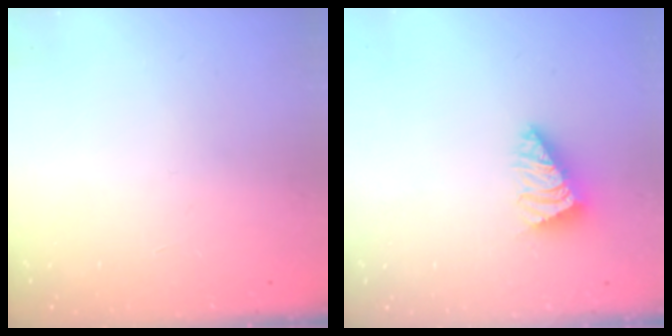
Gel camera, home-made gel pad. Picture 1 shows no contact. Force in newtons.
{"total": 2.1, "press": 2.1, "slide": 0.5}